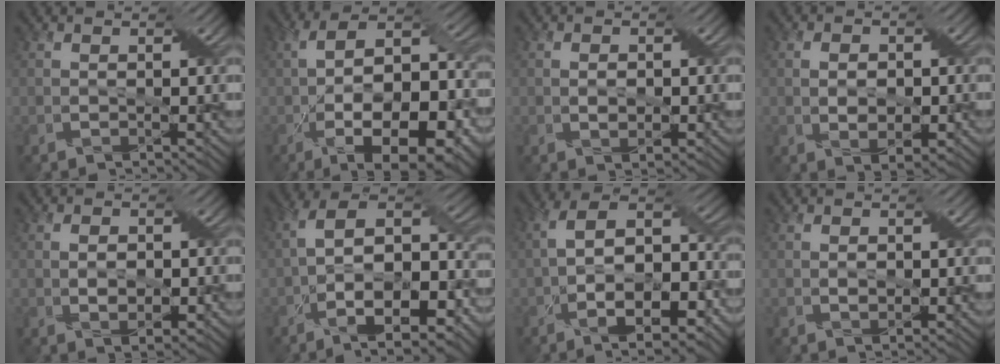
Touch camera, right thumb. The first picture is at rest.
{"total": 16.5, "force": [-5.4, 7.0, 14.0], "torque": [-0.224, -0.003, -0.076]}
{"total": 2.1, "force": [-0.1, 1.3, 1.6], "torque": [-0.030, -0.003, 0.002]}
{"total": 4.2, "force": [-0.2, 2.7, 3.2], "torque": [-0.049, -0.003, 0.002]}
{"total": 3.5, "force": [-0.3, 2.2, 2.7], "torque": [-0.040, -0.001, 0.000]}
{"total": 16.8, "force": [-6.2, 7.7, 13.6], "torque": [-0.234, -0.014, -0.093]}
{"total": 14.9, "force": [-4.9, 7.6, 11.9], "torque": [-0.201, -0.017, -0.068]}
{"total": 1.4, "force": [0.0, 0.9, 1.1], "torque": [-0.021, 0.000, 0.001]}